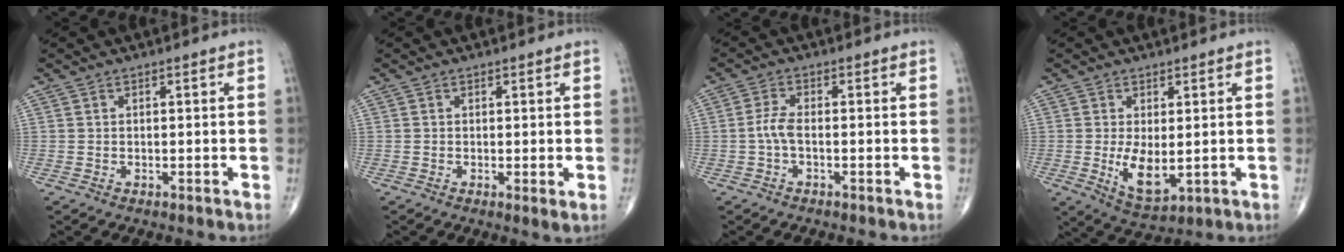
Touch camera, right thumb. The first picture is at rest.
{"total": 1.4, "force": [0.0, 0.2, 1.4], "torque": [-0.027, -0.008, -0.001]}
{"total": 2.8, "force": [-0.7, 1.0, 2.5], "torque": [-0.059, 0.004, -0.018]}
{"total": 6.9, "force": [-0.5, 3.2, 6.1], "torque": [-0.102, -0.021, 0.006]}